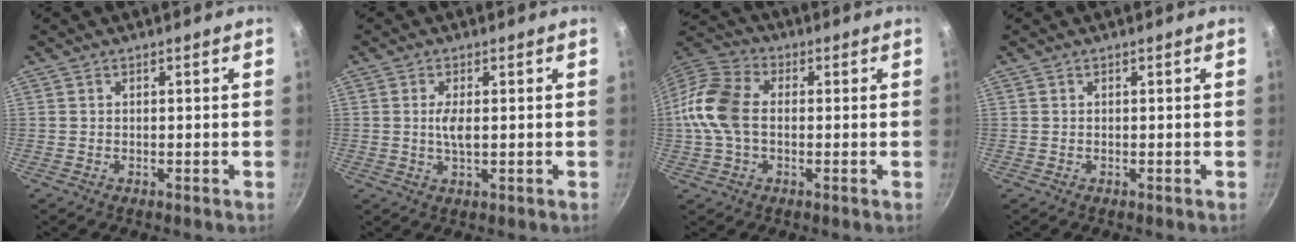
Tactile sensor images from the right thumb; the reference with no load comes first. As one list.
[{"total": 3.3, "force": [0.3, 1.2, 3.1], "torque": [-0.063, -0.001, 0.004]}, {"total": 12.4, "force": [-0.2, 8.3, 9.3], "torque": [-0.177, 0.030, -0.023]}, {"total": 0.0}]